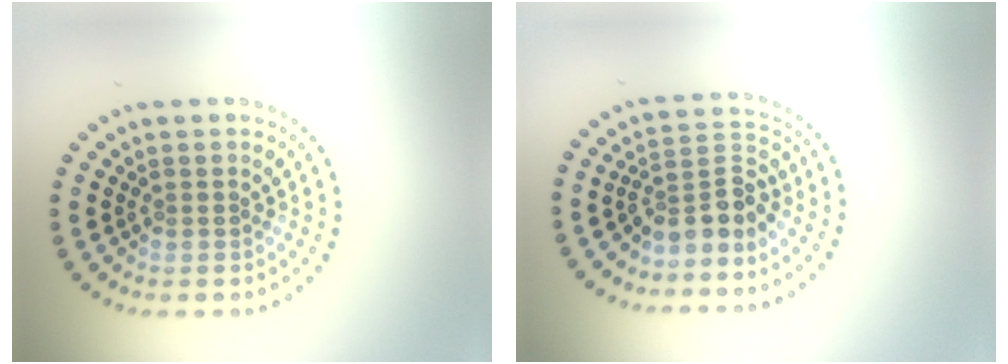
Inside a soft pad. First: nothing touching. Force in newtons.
{"total": 3.3, "press": 2.3, "slide": 2.3}